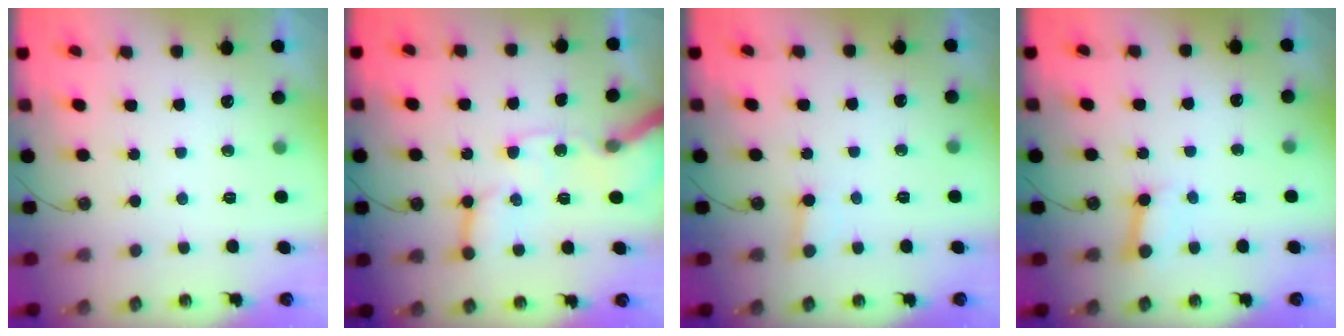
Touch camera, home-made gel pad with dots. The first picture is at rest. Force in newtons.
{"total": 12.6, "press": 12.5, "slide": 1.7}
{"total": 2.2, "press": 2.2, "slide": 0.1}
{"total": 3.1, "press": 3.1, "slide": 0.1}